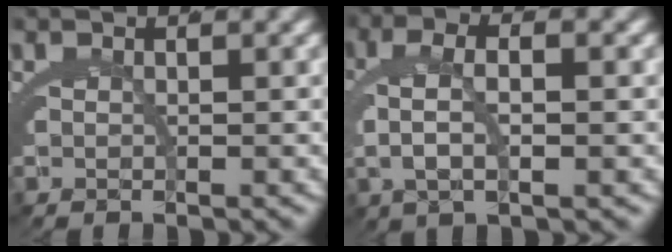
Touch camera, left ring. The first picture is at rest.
{"total": 4.5, "force": [0.1, 1.8, 4.1], "torque": [-0.078, 0.006, 0.000]}